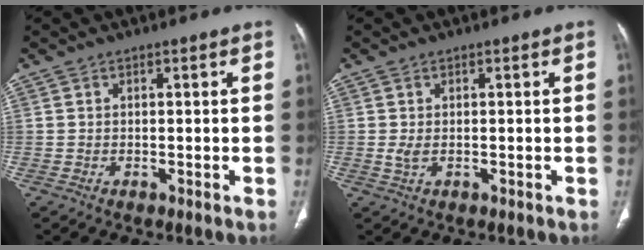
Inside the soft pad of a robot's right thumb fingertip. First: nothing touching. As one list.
[{"total": 1.5, "force": [-0.1, 0.7, 1.4], "torque": [-0.031, -0.003, 0.000]}]